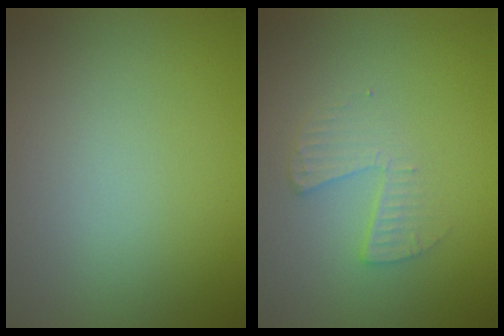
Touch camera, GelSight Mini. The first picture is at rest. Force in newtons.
{"total": 2.1, "press": 2.0, "slide": 0.1}